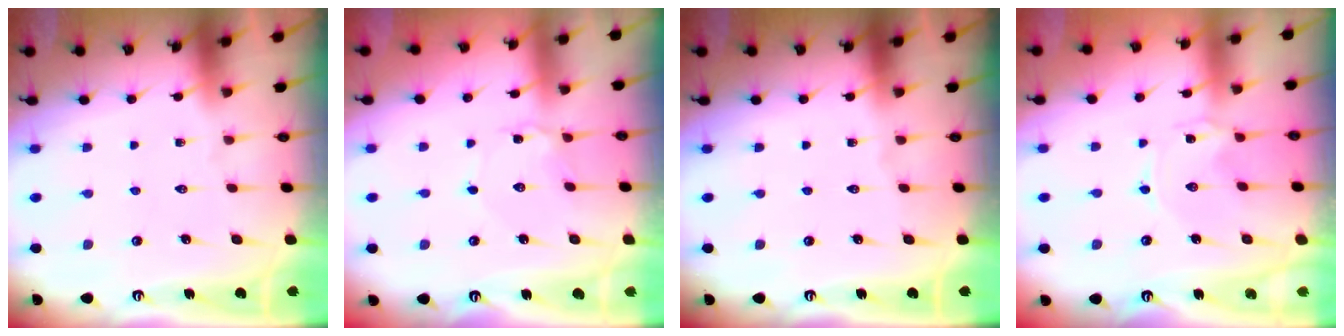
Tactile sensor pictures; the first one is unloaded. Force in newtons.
{"total": 2.3, "press": 2.3, "slide": 0.3}
{"total": 0.0}
{"total": 0.0}